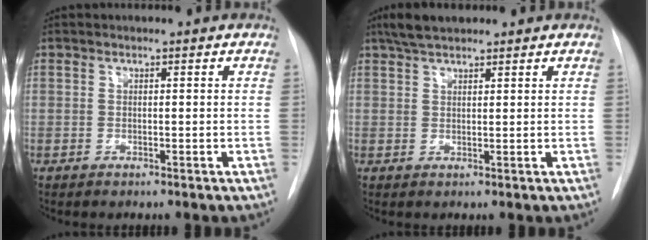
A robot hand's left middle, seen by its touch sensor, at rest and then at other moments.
{"total": 4.1, "force": [3.3, 1.1, 2.1], "torque": [-0.045, 0.013, 0.061]}